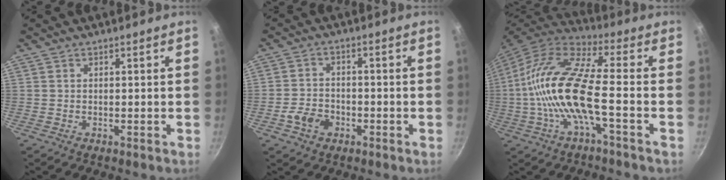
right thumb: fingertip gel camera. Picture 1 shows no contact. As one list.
[{"total": 5.2, "force": [-2.4, 3.8, 2.7], "torque": [-0.044, 0.023, -0.046]}, {"total": 17.5, "force": [-2.8, 4.9, 16.6], "torque": [-0.327, 0.036, -0.071]}]